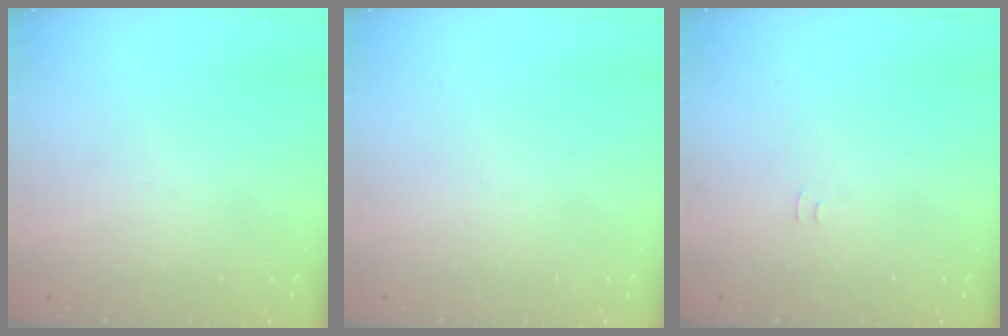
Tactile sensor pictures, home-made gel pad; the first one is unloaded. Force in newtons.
{"total": 1.5, "press": 1.5, "slide": 0.1}
{"total": 3.6, "press": 3.6, "slide": 0.4}